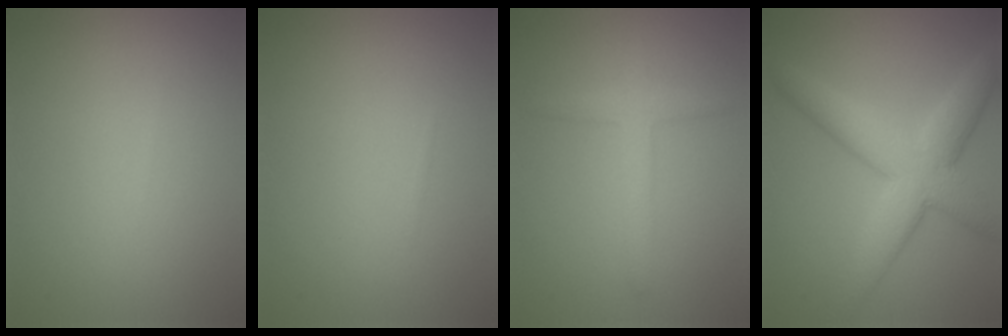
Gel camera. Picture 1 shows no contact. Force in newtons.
{"total": 0.0}
{"total": 2.3, "press": 2.3, "slide": 0.1}
{"total": 6.9, "press": 6.9, "slide": 0.1}